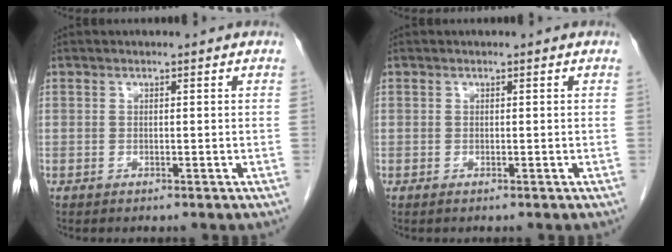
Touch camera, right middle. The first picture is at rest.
{"total": 0.0}